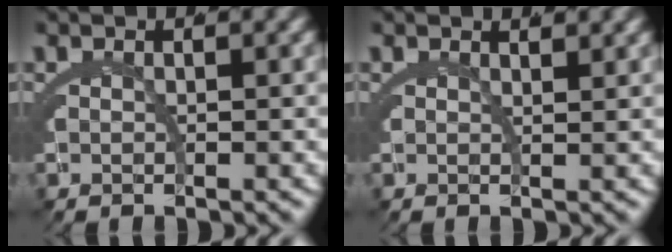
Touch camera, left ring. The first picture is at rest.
{"total": 1.1, "force": [1.1, 0.0, 0.3], "torque": [-0.003, -0.004, 0.018]}